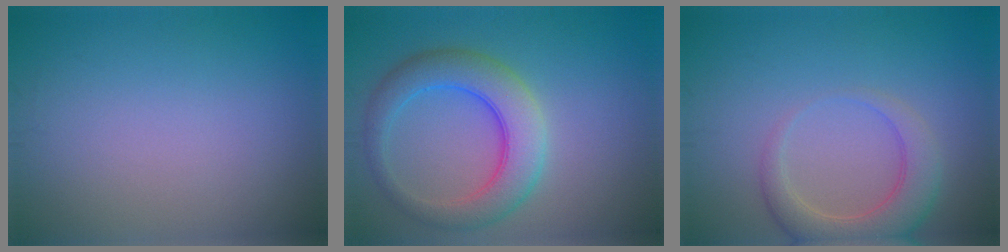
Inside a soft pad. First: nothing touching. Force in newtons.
{"total": 5.9, "press": 5.9, "slide": 0.3}
{"total": 4.3, "press": 4.3, "slide": 0.6}